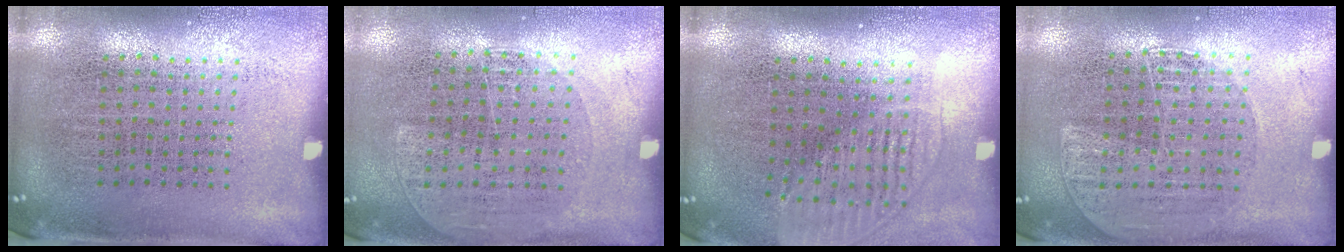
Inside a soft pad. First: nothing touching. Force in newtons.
{"total": 1.3, "press": 1.0, "slide": 0.7}
{"total": 1.3, "press": 1.2, "slide": 0.6}
{"total": 1.3, "press": 1.3, "slide": 0.1}